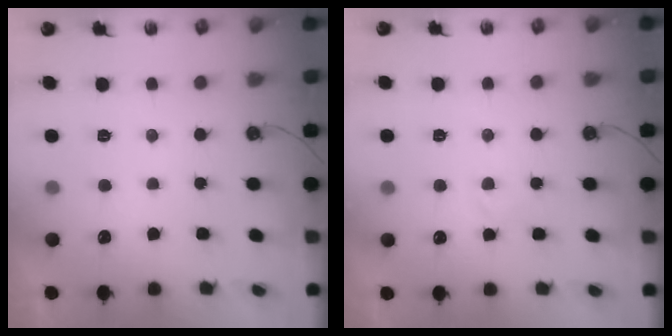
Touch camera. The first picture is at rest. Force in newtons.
{"total": 2.2, "press": 2.2, "slide": 0.3}